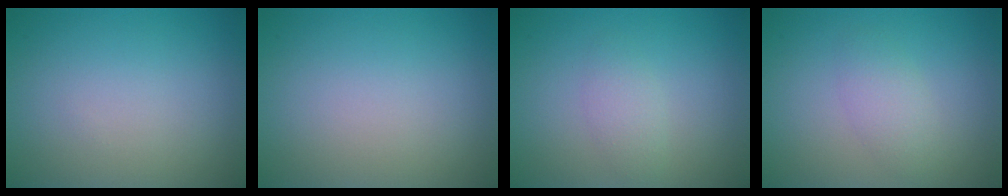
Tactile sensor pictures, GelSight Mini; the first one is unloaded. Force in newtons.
{"total": 0.0}
{"total": 1.6, "press": 1.6, "slide": 0.1}
{"total": 2.1, "press": 2.1, "slide": 0.1}